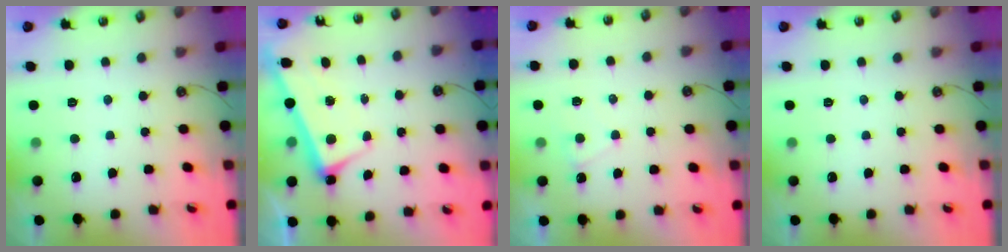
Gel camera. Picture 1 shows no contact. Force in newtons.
{"total": 3.2, "press": 3.2, "slide": 0.7}
{"total": 1.2, "press": 1.1, "slide": 0.4}
{"total": 0.0}